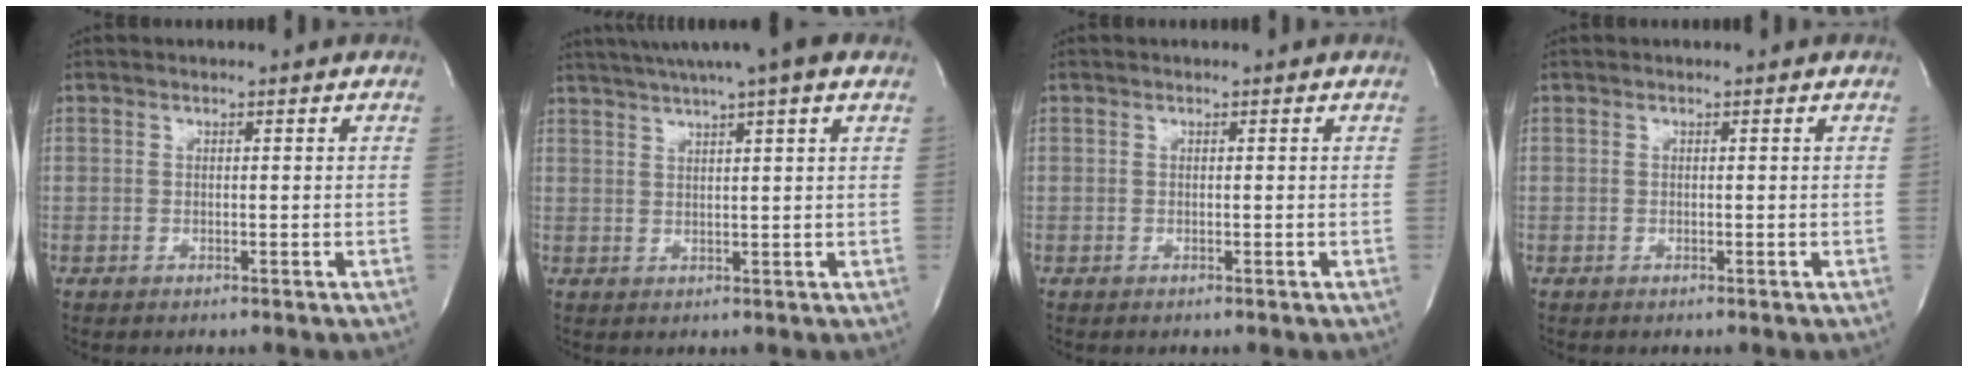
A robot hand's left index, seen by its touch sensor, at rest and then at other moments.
{"total": 10.3, "force": [7.7, 0.0, 6.9], "torque": [-0.117, 0.029, 0.097]}
{"total": 0.0}
{"total": 0.0}